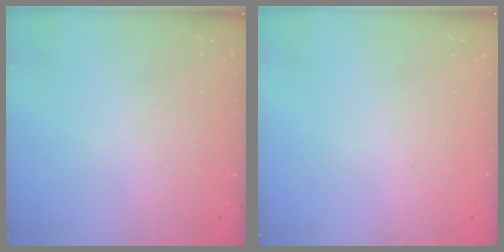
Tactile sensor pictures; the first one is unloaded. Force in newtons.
{"total": 0.0}